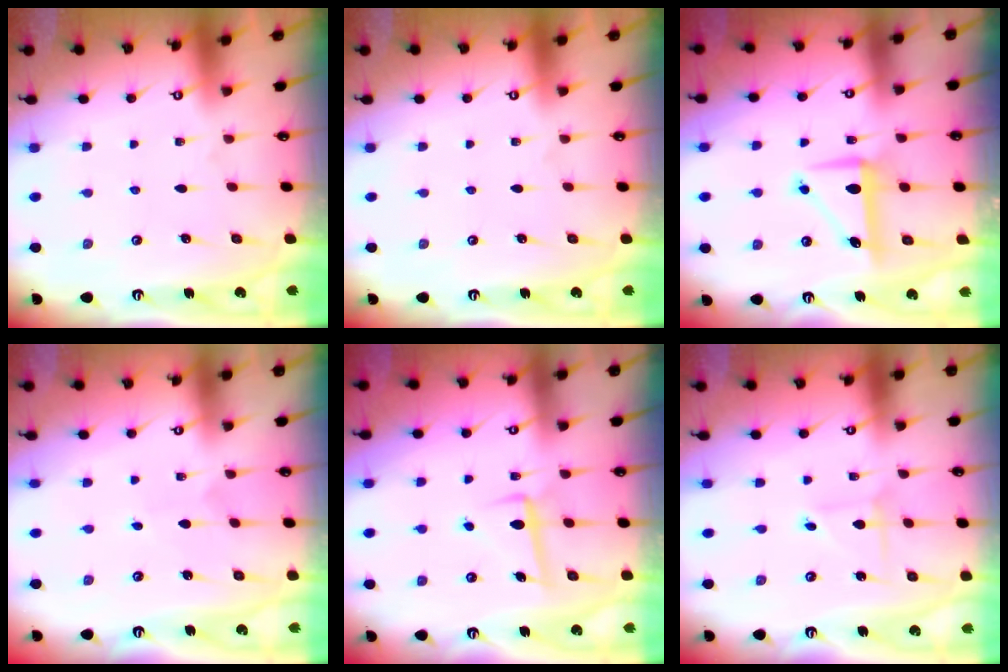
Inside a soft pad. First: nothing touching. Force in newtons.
{"total": 0.0}
{"total": 8.1, "press": 8.1, "slide": 0.5}
{"total": 1.9, "press": 1.9, "slide": 0.2}
{"total": 6.0, "press": 5.8, "slide": 1.2}
{"total": 1.4, "press": 1.4, "slide": 0.1}